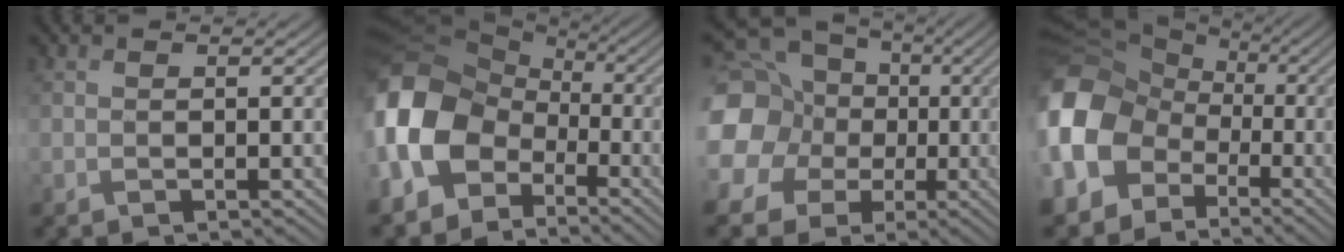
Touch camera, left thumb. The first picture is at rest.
{"total": 16.3, "force": [-3.8, 12.4, 9.8], "torque": [-0.264, -0.023, -0.079]}
{"total": 20.4, "force": [1.7, 18.8, 7.8], "torque": [-0.245, 0.021, -0.021]}
{"total": 16.6, "force": [-3.2, 13.7, 8.9], "torque": [-0.267, -0.027, -0.077]}